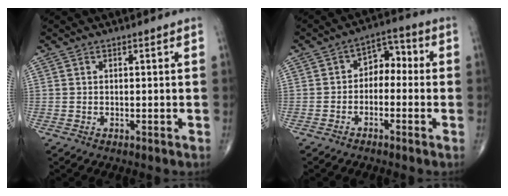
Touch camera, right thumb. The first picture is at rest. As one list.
[{"total": 5.8, "force": [-1.1, 4.1, 3.9], "torque": [-0.030, 0.037, -0.034]}]